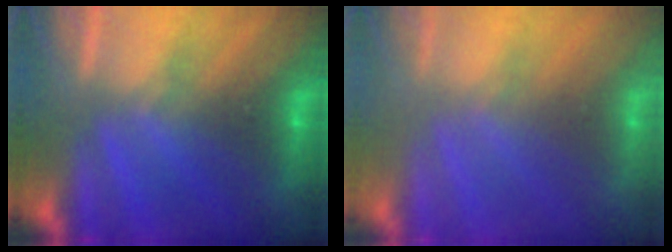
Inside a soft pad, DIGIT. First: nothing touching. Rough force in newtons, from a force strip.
{"total": 2.5}